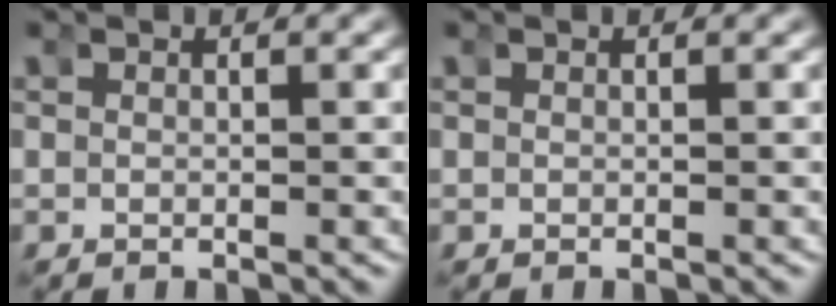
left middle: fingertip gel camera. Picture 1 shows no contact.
{"total": 0.0}